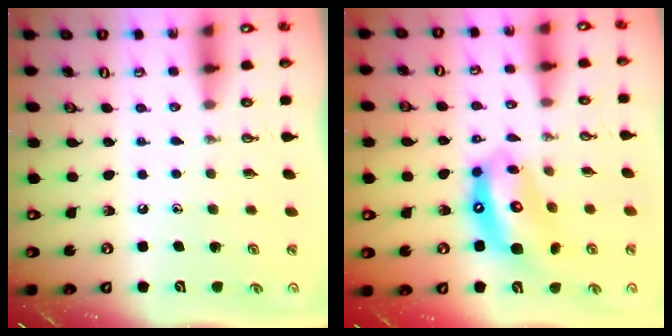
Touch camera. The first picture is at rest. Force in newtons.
{"total": 13.1, "press": 13.0, "slide": 1.5}